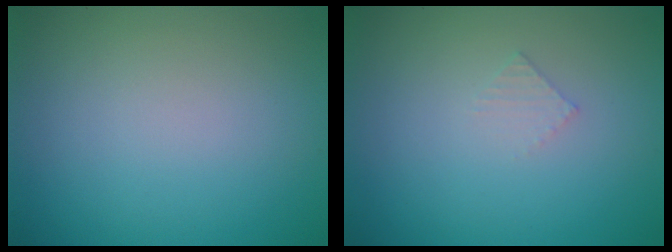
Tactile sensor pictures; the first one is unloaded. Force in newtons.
{"total": 0.8, "press": 0.8, "slide": 0.1}